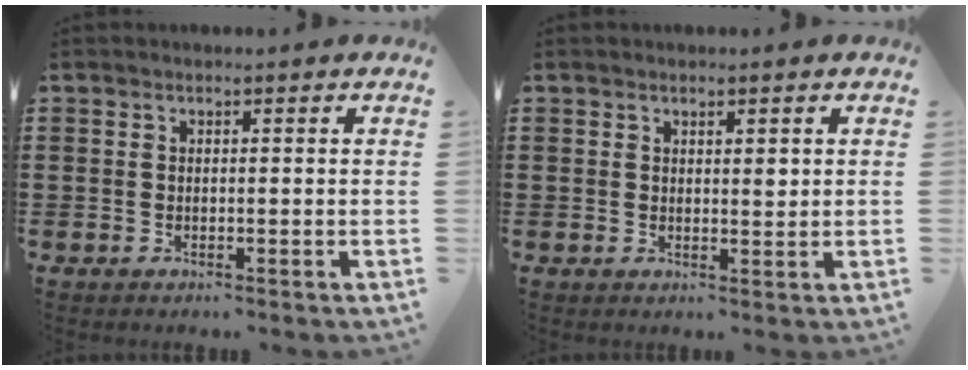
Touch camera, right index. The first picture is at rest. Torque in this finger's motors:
{"motor_torque": [-0.18, 0.05, 0.09, 0.00]}